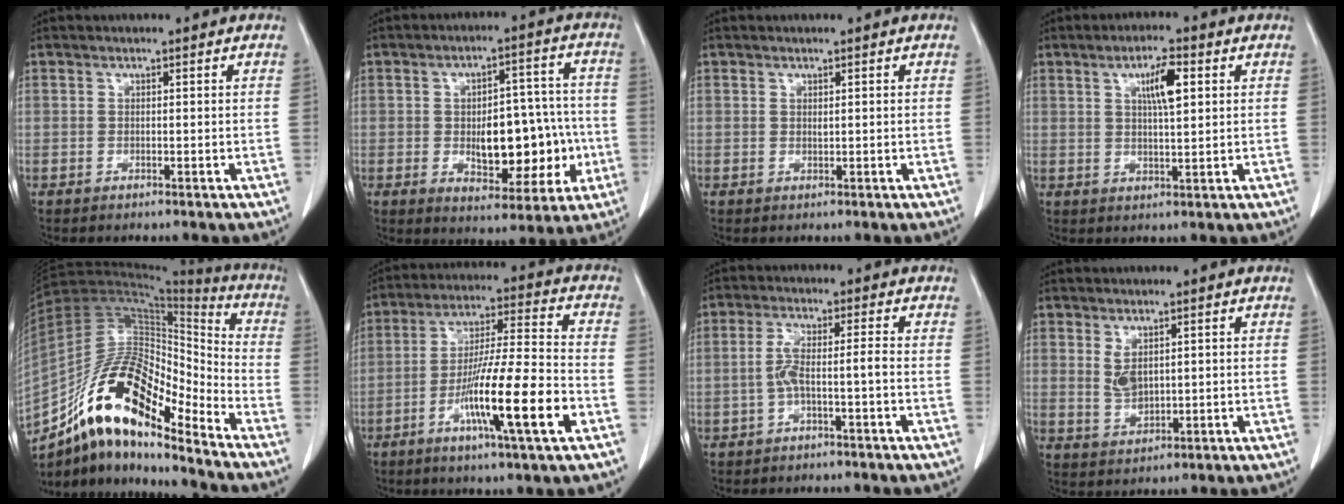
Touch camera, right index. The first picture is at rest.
{"total": 13.1, "force": [-2.0, 6.4, 11.3], "torque": [-0.154, 0.023, -0.015]}
{"total": 0.6, "force": [0.2, 0.2, 0.5], "torque": [-0.010, -0.003, 0.006]}
{"total": 5.7, "force": [2.0, 1.0, 5.2], "torque": [-0.093, 0.004, 0.034]}
{"total": 18.0, "force": [-12.0, 5.1, 12.5], "torque": [-0.229, 0.037, -0.207]}
{"total": 15.4, "force": [-5.8, 0.2, 14.3], "torque": [-0.253, -0.013, -0.102]}
{"total": 4.3, "force": [-1.3, 0.1, 4.1], "torque": [-0.084, 0.015, -0.022]}
{"total": 3.6, "force": [1.0, 1.9, 2.9], "torque": [-0.061, -0.003, 0.028]}